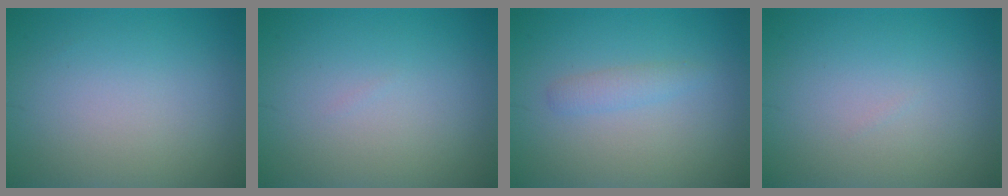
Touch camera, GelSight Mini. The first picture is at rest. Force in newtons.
{"total": 0.0}
{"total": 1.3, "press": 1.3, "slide": 0.0}
{"total": 0.0}